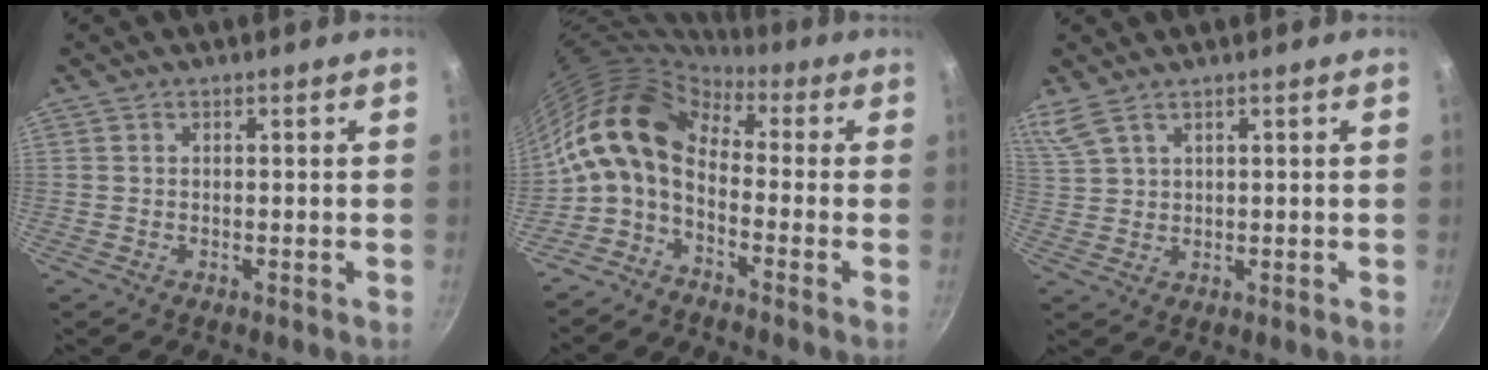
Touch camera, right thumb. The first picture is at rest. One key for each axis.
{"total": 12.1, "fx": 0.1, "fy": 7.2, "fz": 9.8, "tx": -0.177, "ty": 0.025, "tz": -0.019}
{"total": 4.6, "fx": 3.6, "fy": 1.6, "fz": 2.4, "tx": -0.054, "ty": -0.005, "tz": 0.082}